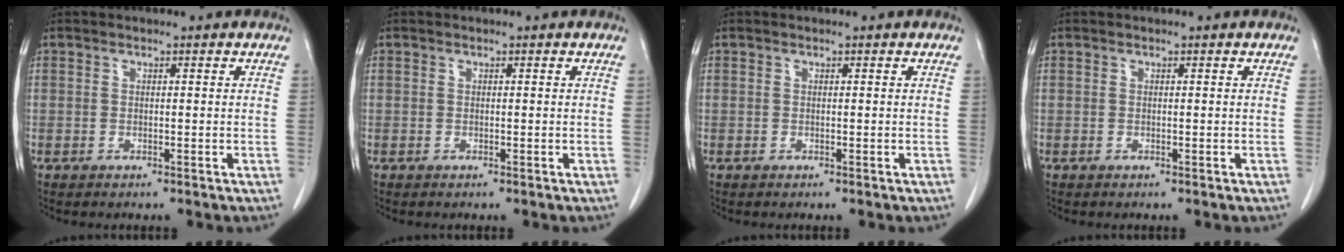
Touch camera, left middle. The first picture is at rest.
{"total": 0.0}
{"total": 0.0}
{"total": 0.0}